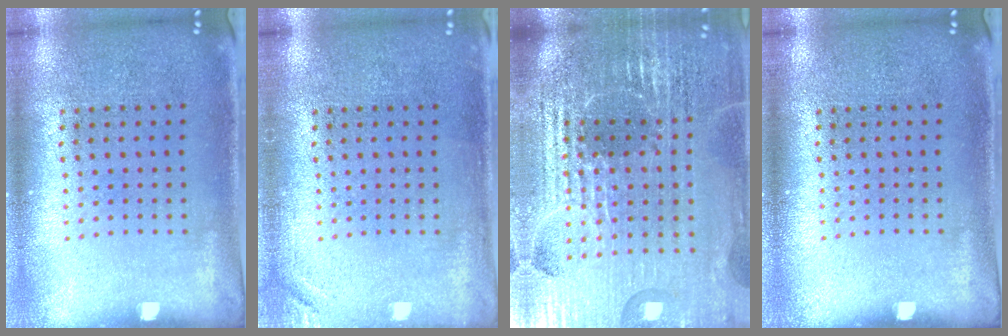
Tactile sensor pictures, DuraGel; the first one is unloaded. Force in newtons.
{"total": 1.3, "press": 1.3, "slide": 0.3}
{"total": 6.5, "press": 5.7, "slide": 3.0}
{"total": 0.0}